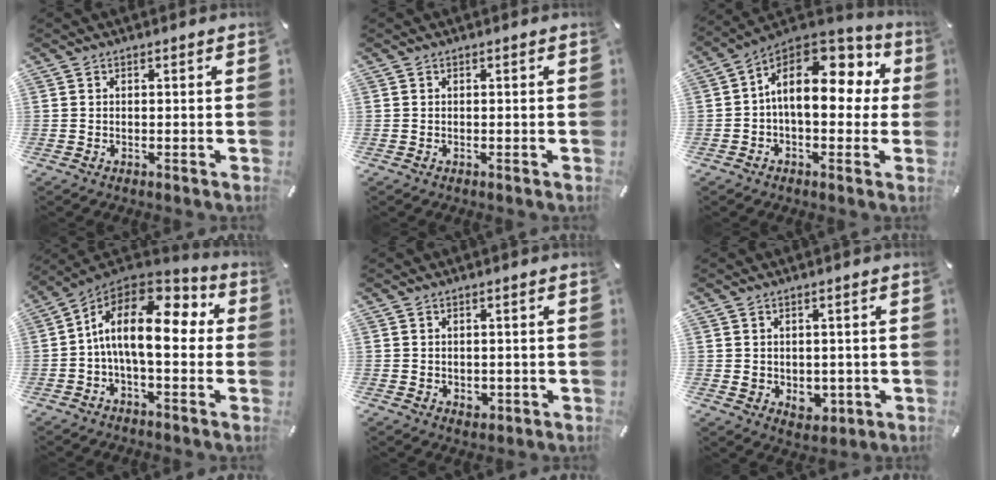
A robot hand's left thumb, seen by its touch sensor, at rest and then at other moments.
{"total": 0.0}
{"total": 16.4, "force": [4.2, 9.4, 12.8], "torque": [-0.208, -0.013, 0.073]}
{"total": 17.4, "force": [2.2, 8.1, 15.2], "torque": [-0.282, -0.015, 0.033]}
{"total": 1.7, "force": [0.1, 1.6, 0.6], "torque": [-0.003, 0.000, -0.001]}
{"total": 4.4, "force": [0.5, 4.0, 1.7], "torque": [-0.010, 0.000, 0.012]}